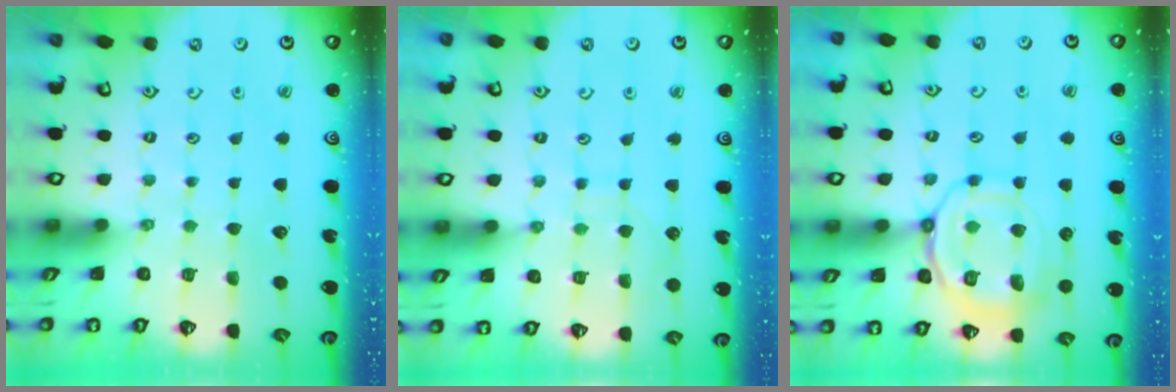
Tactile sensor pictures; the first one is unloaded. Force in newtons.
{"total": 7.9, "press": 7.9, "slide": 0.6}
{"total": 13.6, "press": 13.6, "slide": 1.3}